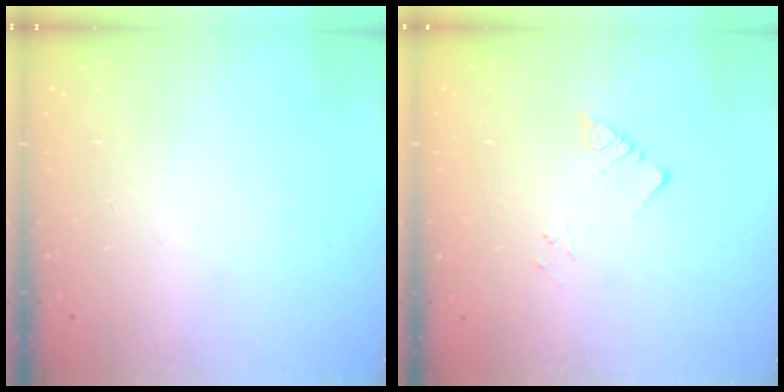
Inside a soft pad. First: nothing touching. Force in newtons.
{"total": 2.9, "press": 2.9, "slide": 0.4}